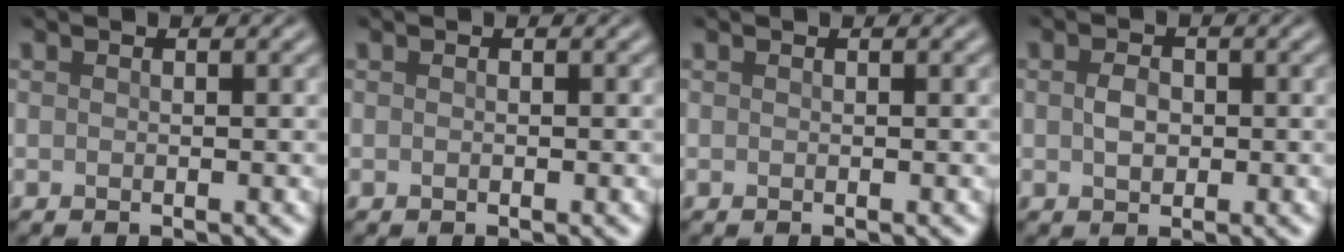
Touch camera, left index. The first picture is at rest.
{"total": 0.0}
{"total": 0.0}
{"total": 2.0, "force": [0.1, 1.4, 1.4], "torque": [-0.029, 0.000, 0.000]}